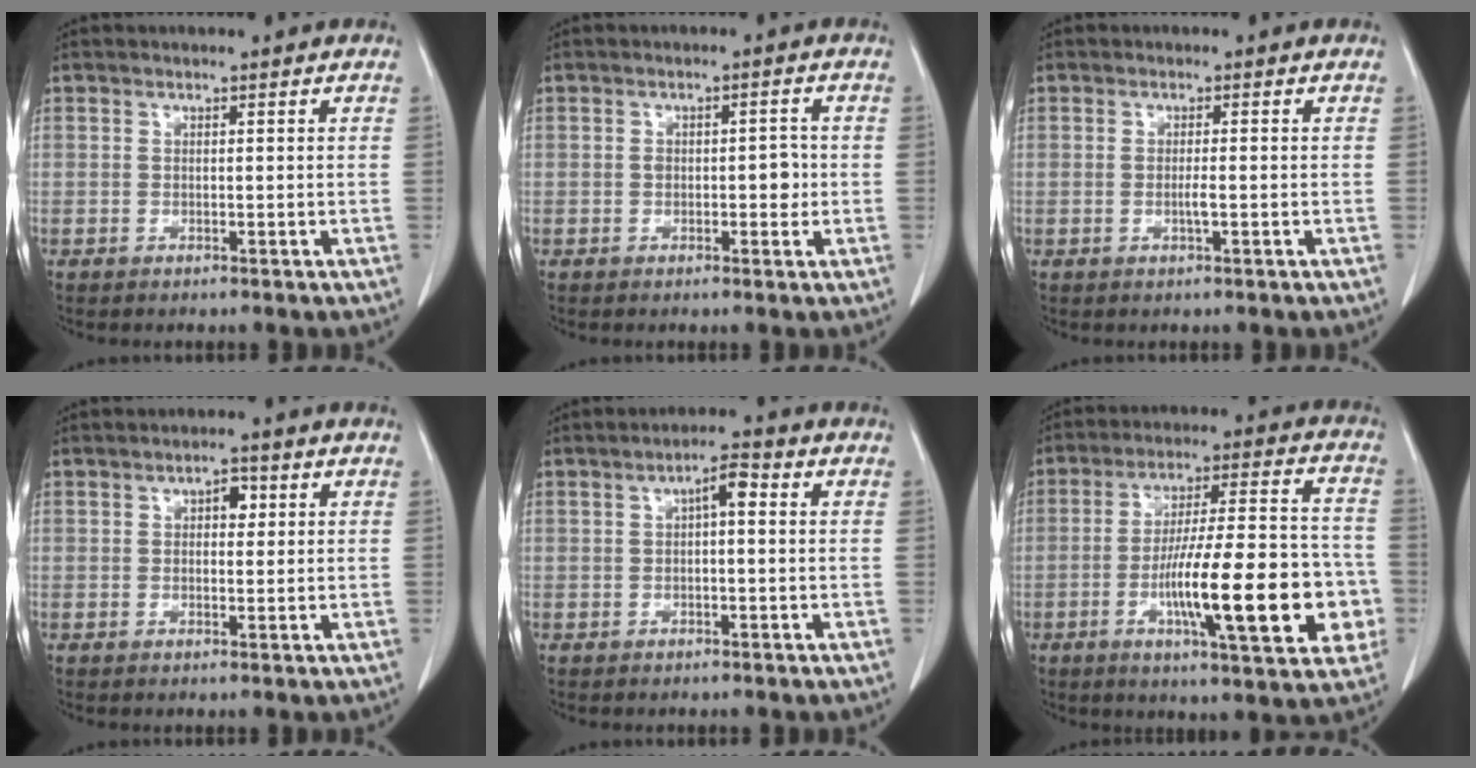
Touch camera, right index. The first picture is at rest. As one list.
[{"total": 3.8, "force": [-0.5, 2.1, 3.1], "torque": [-0.045, 0.014, -0.004]}, {"total": 1.8, "force": [-0.4, 0.4, 1.7], "torque": [-0.036, 0.000, -0.007]}, {"total": 3.0, "force": [0.8, 1.7, 2.3], "torque": [-0.040, 0.011, 0.014]}, {"total": 4.0, "force": [0.7, 1.3, 3.7], "torque": [-0.063, 0.017, 0.010]}, {"total": 20.8, "force": [-5.6, 3.9, 19.7], "torque": [-0.276, 0.017, -0.077]}]